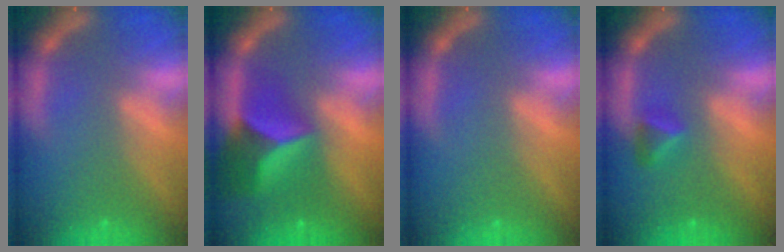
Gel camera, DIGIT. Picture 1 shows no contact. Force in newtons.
{"total": 7.4}
{"total": 0.0}
{"total": 1.9}